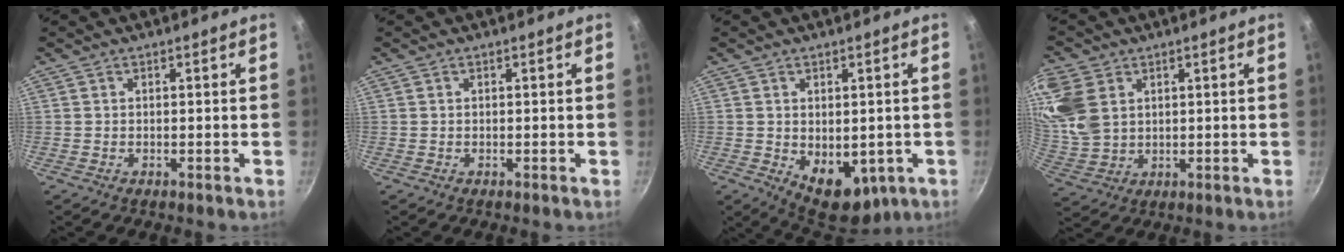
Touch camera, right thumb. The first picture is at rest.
{"total": 0.0}
{"total": 10.7, "force": [-1.9, 6.9, 7.9], "torque": [-0.078, -0.016, -0.006]}
{"total": 11.9, "force": [3.8, 8.6, 7.3], "torque": [-0.149, -0.014, 0.082]}